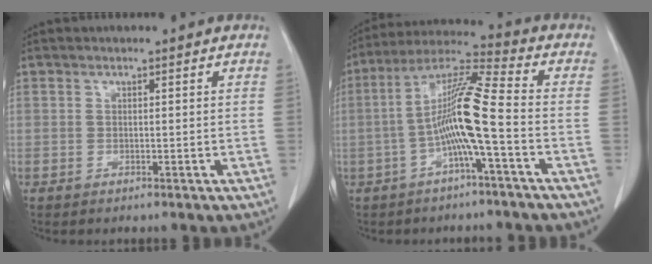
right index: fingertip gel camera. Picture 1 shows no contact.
{"total": 11.5, "force": [-2.7, -0.1, 11.2], "torque": [-0.219, 0.023, -0.056]}